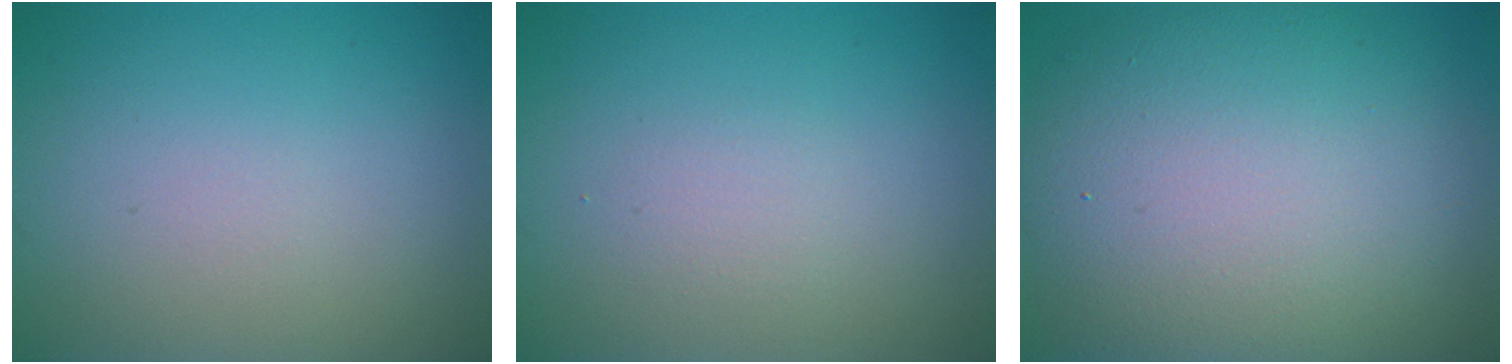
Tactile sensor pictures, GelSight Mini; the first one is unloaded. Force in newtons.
{"total": 1.1, "press": 1.1, "slide": 0.0}
{"total": 13.1, "press": 13.1, "slide": 1.0}